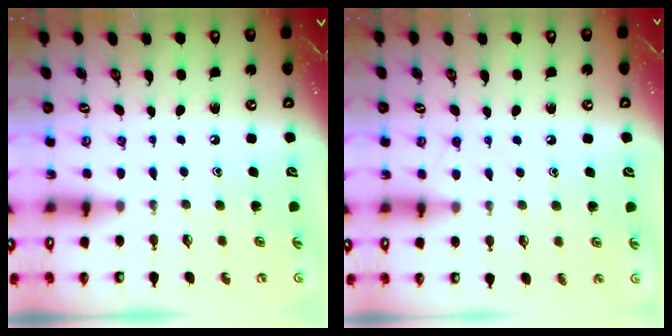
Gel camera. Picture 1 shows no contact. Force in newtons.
{"total": 5.4, "press": 5.4, "slide": 0.7}